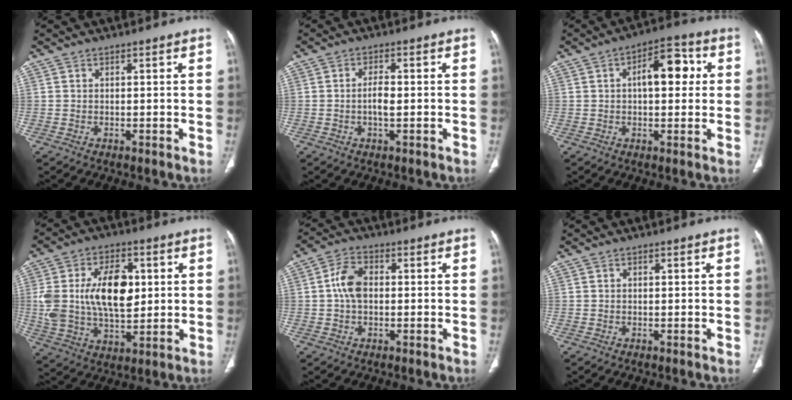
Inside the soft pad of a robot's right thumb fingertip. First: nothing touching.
{"total": 3.2, "force": [-0.5, 1.2, 2.9], "torque": [-0.057, 0.004, -0.011]}
{"total": 9.9, "force": [1.7, 5.0, 8.3], "torque": [-0.096, 0.020, 0.017]}
{"total": 17.0, "force": [2.6, 9.9, 13.5], "torque": [-0.222, 0.001, 0.054]}
{"total": 5.9, "force": [0.2, 3.8, 4.5], "torque": [-0.087, 0.013, -0.002]}
{"total": 0.6, "force": [0.1, 0.3, 0.5], "torque": [-0.008, 0.001, 0.001]}